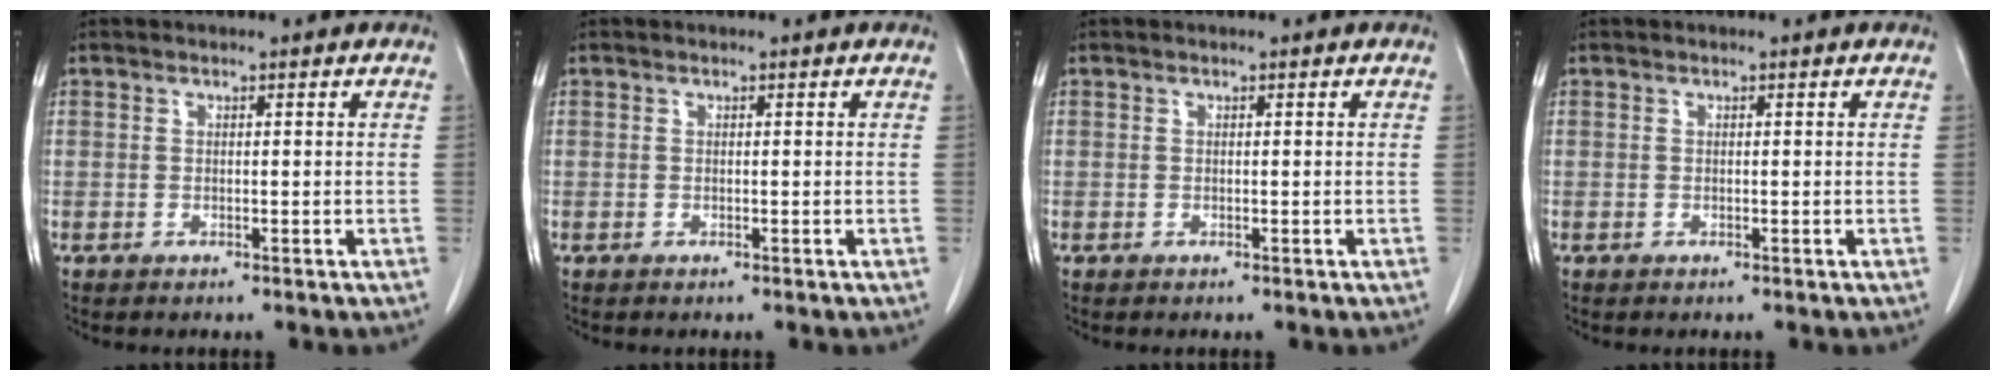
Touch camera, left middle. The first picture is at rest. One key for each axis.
{"total": 0.0}
{"total": 0.0}
{"total": 0.0}